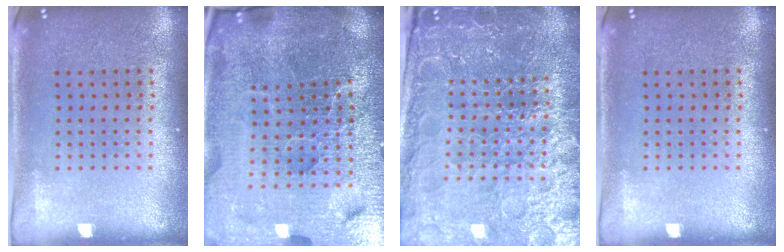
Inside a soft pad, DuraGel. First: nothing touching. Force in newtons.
{"total": 6.9, "press": 6.0, "slide": 3.4}
{"total": 5.7, "press": 5.1, "slide": 2.4}
{"total": 0.0}